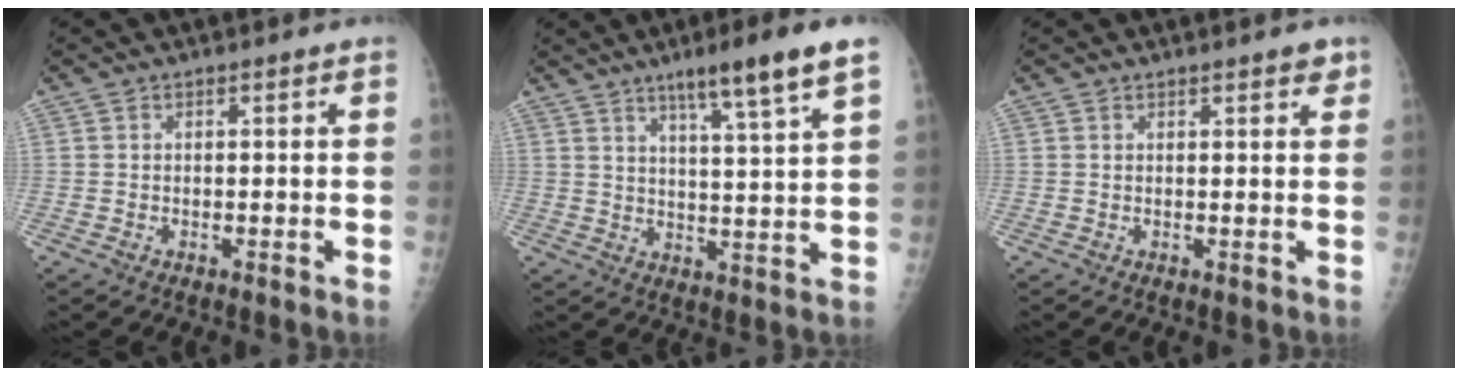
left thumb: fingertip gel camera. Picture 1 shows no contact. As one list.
[{"total": 10.2, "force": [6.4, -0.1, 8.0], "torque": [-0.125, -0.031, 0.100]}, {"total": 2.0, "force": [1.4, 0.7, 1.3], "torque": [-0.008, -0.005, 0.014]}]